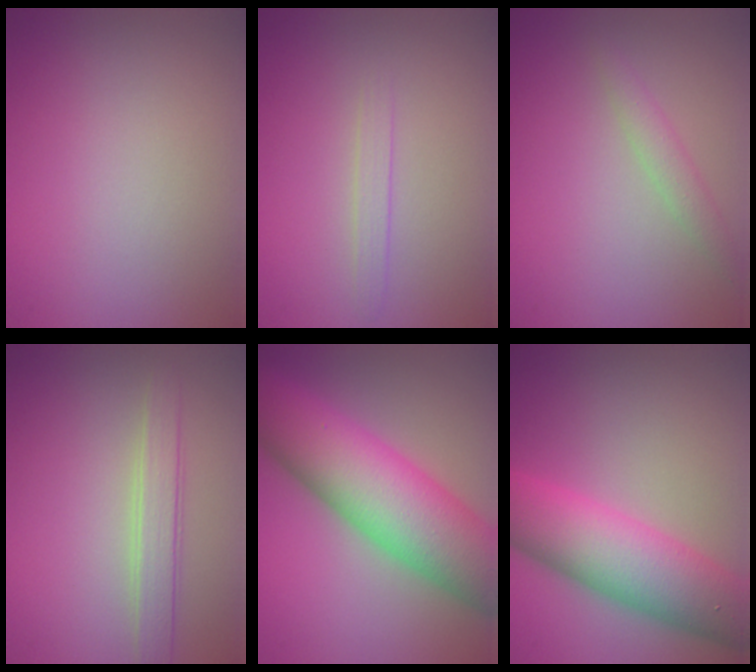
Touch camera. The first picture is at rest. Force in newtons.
{"total": 1.1, "press": 1.0, "slide": 0.1}
{"total": 1.5, "press": 1.5, "slide": 0.1}
{"total": 2.4, "press": 2.4, "slide": 0.1}
{"total": 11.8, "press": 11.8, "slide": 0.3}
{"total": 8.7, "press": 8.7, "slide": 0.2}